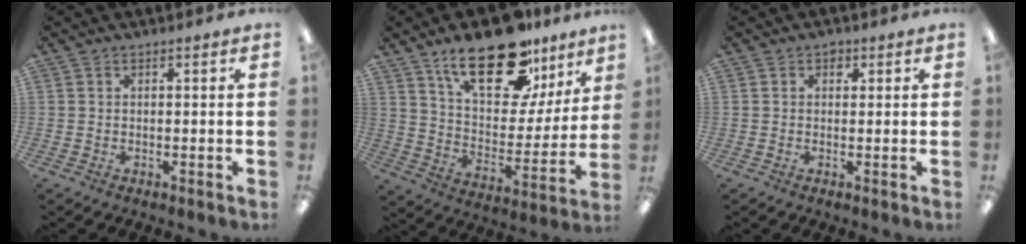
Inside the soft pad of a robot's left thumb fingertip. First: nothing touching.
{"total": 23.8, "force": [15.8, 10.5, 14.4], "torque": [-0.226, -0.091, 0.271]}
{"total": 1.6, "force": [0.8, 1.2, 0.8], "torque": [0.000, -0.003, 0.010]}